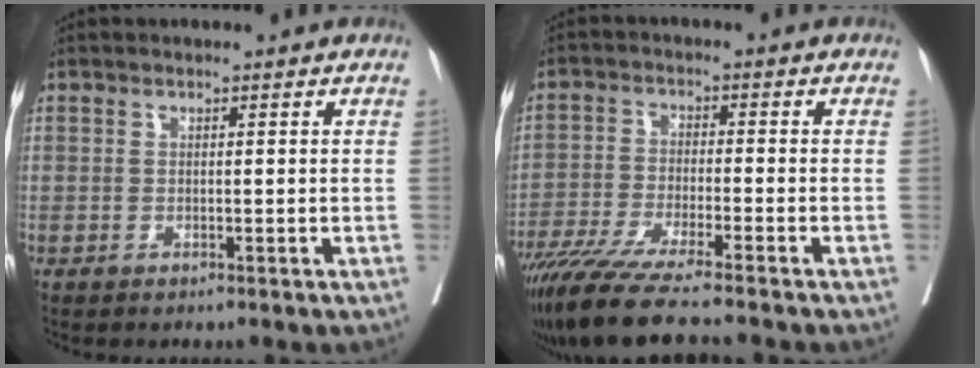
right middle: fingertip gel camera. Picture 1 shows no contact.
{"total": 12.4, "force": [-10.2, -1.0, 6.9], "torque": [-0.099, -0.041, -0.172]}